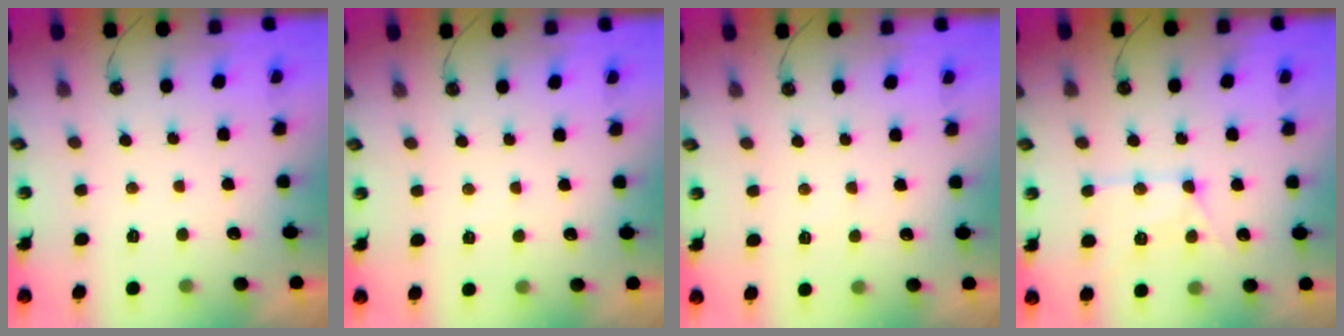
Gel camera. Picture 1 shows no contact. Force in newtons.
{"total": 2.4, "press": 2.4, "slide": 0.4}
{"total": 3.1, "press": 3.1, "slide": 0.5}
{"total": 12.8, "press": 12.8, "slide": 1.4}